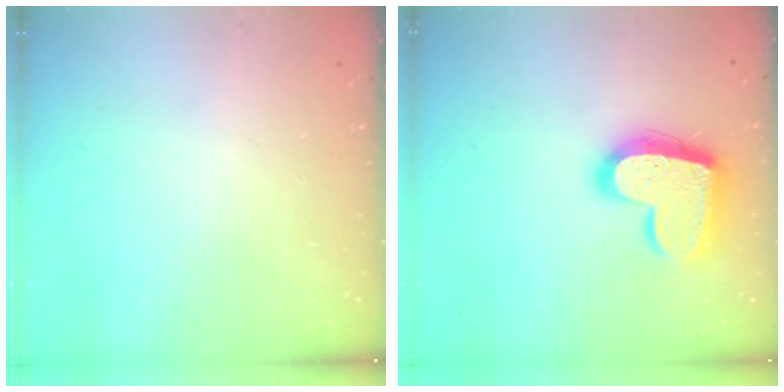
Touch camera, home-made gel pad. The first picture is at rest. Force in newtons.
{"total": 19.1, "press": 19.0, "slide": 1.3}